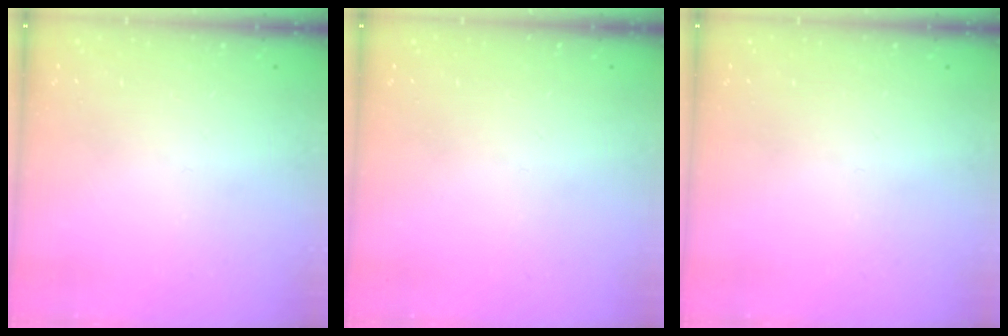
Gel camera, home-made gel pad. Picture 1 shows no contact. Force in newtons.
{"total": 0.0}
{"total": 0.0}